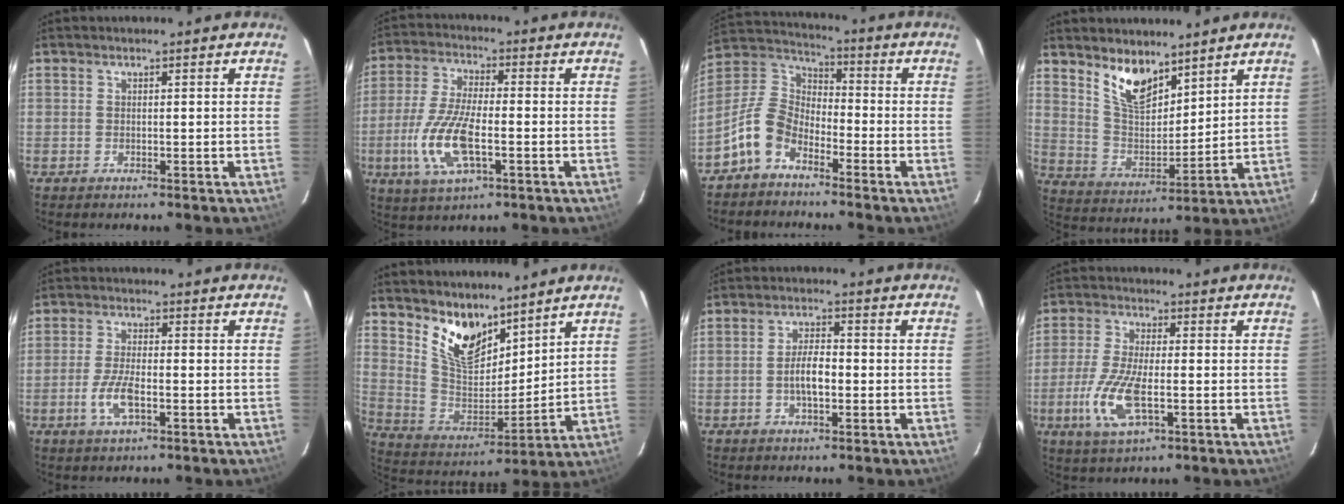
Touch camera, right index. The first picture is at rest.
{"total": 12.7, "force": [-3.6, 5.0, 11.1], "torque": [-0.239, -0.006, -0.068]}
{"total": 9.6, "force": [-6.0, 5.4, 5.1], "torque": [-0.113, 0.023, -0.128]}
{"total": 10.2, "force": [7.4, 4.4, 5.5], "torque": [-0.102, 0.000, 0.150]}
{"total": 6.2, "force": [-2.3, 2.2, 5.4], "torque": [-0.116, -0.004, -0.045]}
{"total": 12.6, "force": [9.0, 6.2, 6.2], "torque": [-0.123, -0.005, 0.180]}
{"total": 4.9, "force": [-1.2, 2.0, 4.3], "torque": [-0.083, 0.004, -0.019]}
{"total": 10.6, "force": [-3.2, 3.7, 9.4], "torque": [-0.204, -0.010, -0.061]}